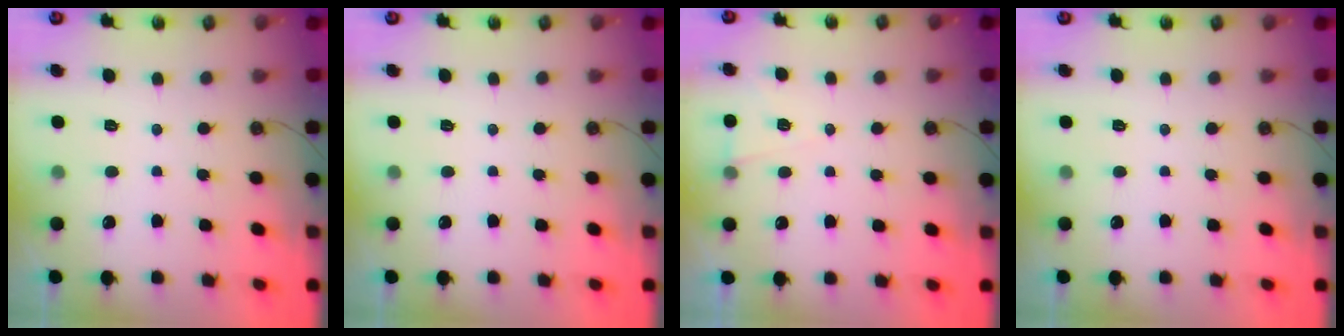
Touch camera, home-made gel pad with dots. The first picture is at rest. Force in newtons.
{"total": 0.0}
{"total": 5.5, "press": 3.3, "slide": 4.5}
{"total": 0.0}